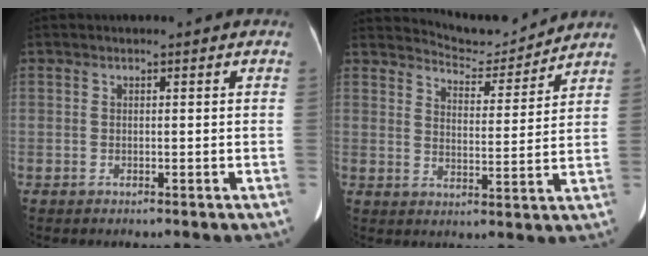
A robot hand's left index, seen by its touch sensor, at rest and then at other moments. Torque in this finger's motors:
{"motor_torque": [0.18, -0.54, -0.13, -0.04]}